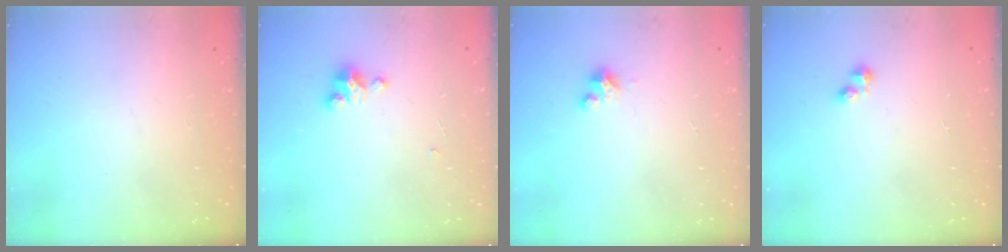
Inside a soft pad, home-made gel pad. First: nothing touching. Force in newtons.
{"total": 2.9, "press": 2.9, "slide": 0.3}
{"total": 3.5, "press": 3.5, "slide": 0.3}
{"total": 2.5, "press": 2.4, "slide": 0.3}